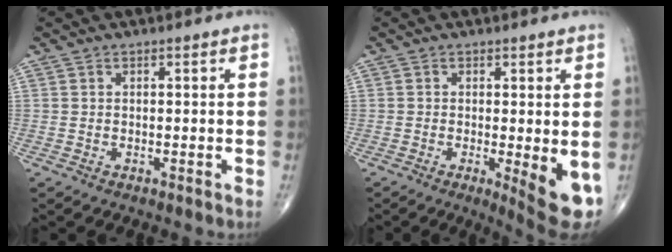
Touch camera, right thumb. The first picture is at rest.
{"total": 7.9, "force": [-1.6, 2.1, 7.5], "torque": [-0.100, -0.020, -0.020]}